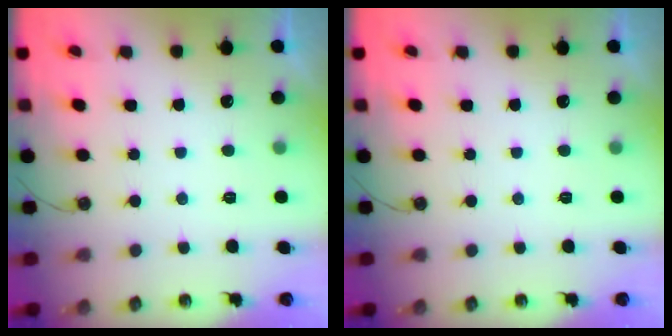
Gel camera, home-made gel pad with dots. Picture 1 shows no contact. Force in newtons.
{"total": 0.0}